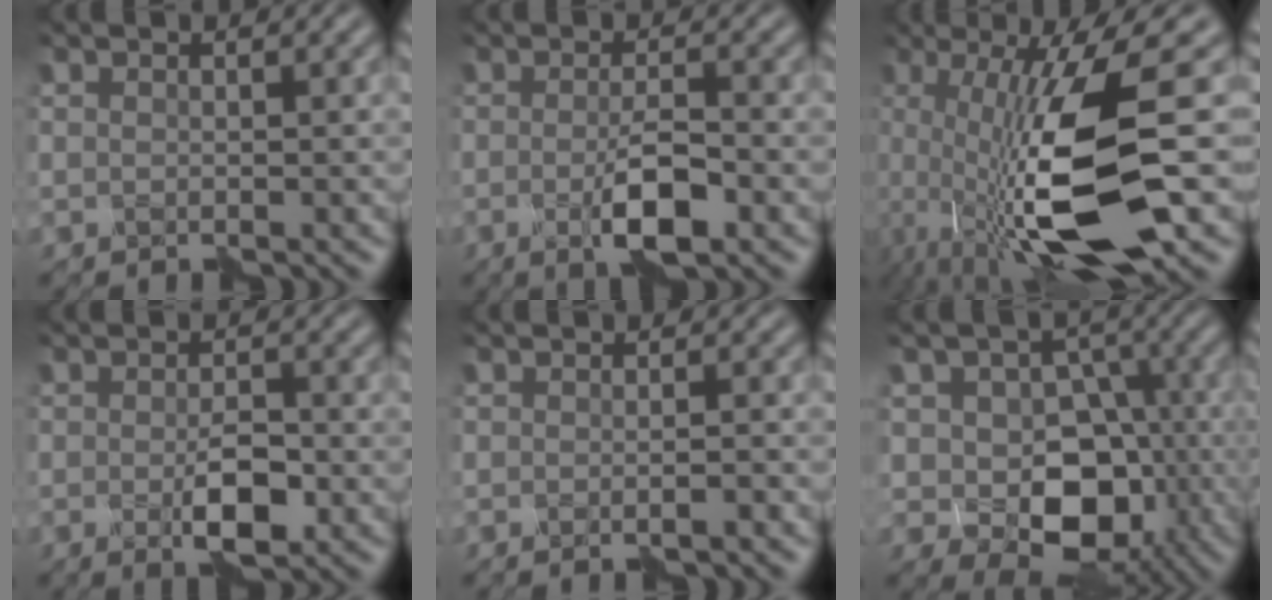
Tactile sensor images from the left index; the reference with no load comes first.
{"total": 3.7, "force": [-1.5, 0.9, 3.3], "torque": [-0.056, -0.002, -0.030]}
{"total": 12.1, "force": [-2.8, 2.9, 11.4], "torque": [-0.204, -0.011, -0.053]}
{"total": 3.2, "force": [-1.2, 1.4, 2.6], "torque": [-0.044, -0.003, -0.021]}
{"total": 0.7, "force": [-0.6, 0.0, 0.4], "torque": [-0.005, 0.000, -0.018]}
{"total": 7.2, "force": [-2.3, 5.5, 4.0], "torque": [-0.049, -0.002, -0.048]}